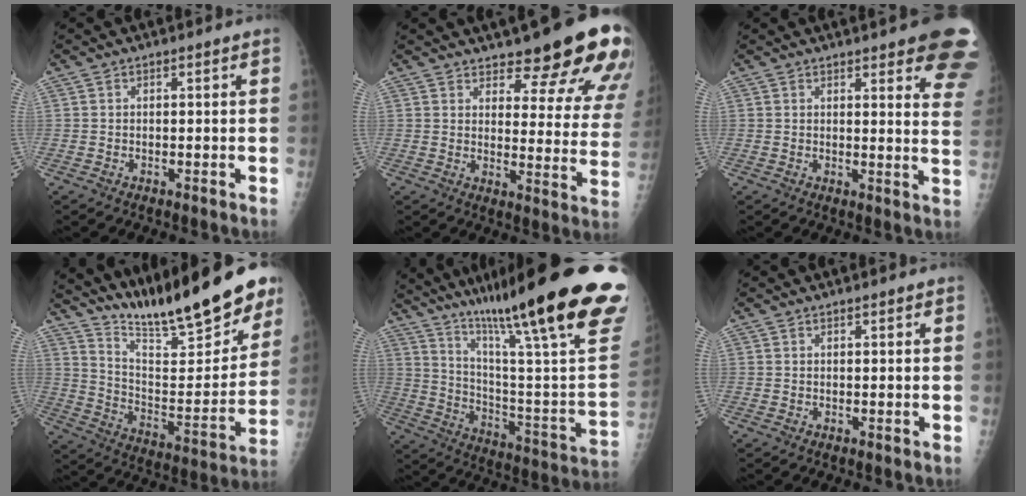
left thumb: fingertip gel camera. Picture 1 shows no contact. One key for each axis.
{"total": 18.5, "fx": 13.8, "fy": 5.2, "fz": 11.1, "tx": -0.102, "ty": -0.087, "tz": 0.167}
{"total": 15.8, "fx": 10.3, "fy": 3.9, "fz": 11.3, "tx": -0.112, "ty": -0.042, "tz": 0.105}
{"total": 23.5, "fx": 19.2, "fy": 4.0, "fz": 12.9, "tx": -0.170, "ty": -0.110, "tz": 0.307}
{"total": 35.7, "fx": 23.5, "fy": 4.3, "fz": 26.5, "tx": -0.307, "ty": -0.086, "tz": 0.350}
{"total": 0.6, "fx": 0.4, "fy": 0.1, "fz": 0.4, "tx": -0.006, "ty": -0.002, "tz": 0.008}